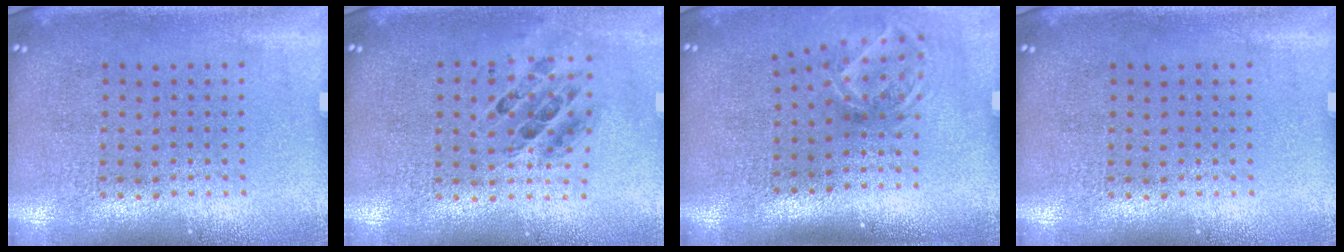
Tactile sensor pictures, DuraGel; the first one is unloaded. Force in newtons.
{"total": 0.8, "press": 0.8, "slide": 0.1}
{"total": 1.9, "press": 1.3, "slide": 1.4}
{"total": 0.0}